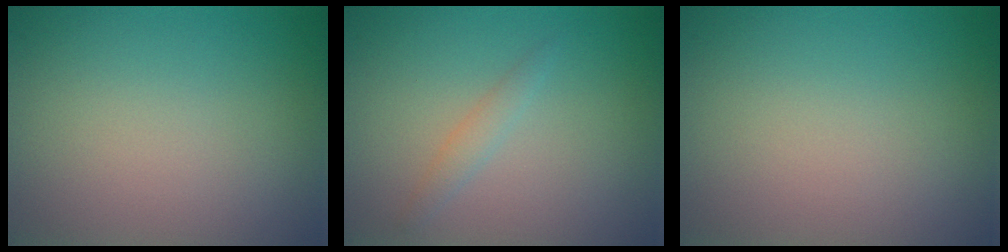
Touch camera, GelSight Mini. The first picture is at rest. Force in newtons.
{"total": 1.2, "press": 1.2, "slide": 0.0}
{"total": 0.0}